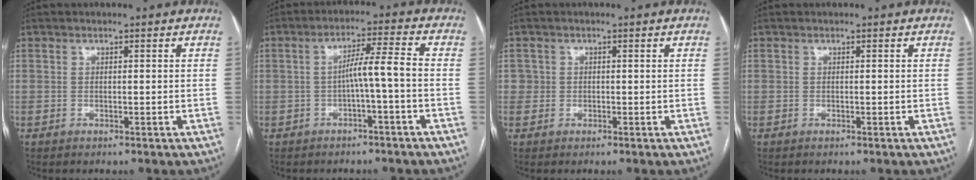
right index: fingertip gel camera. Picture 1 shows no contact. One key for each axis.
{"total": 5.0, "fx": -1.2, "fy": -0.5, "fz": 4.9, "tx": -0.080, "ty": 0.018, "tz": -0.019}
{"total": 1.5, "fx": 0.2, "fy": 1.5, "fz": 0.1, "tx": 0.013, "ty": 0.005, "tz": -0.001}
{"total": 0.0}